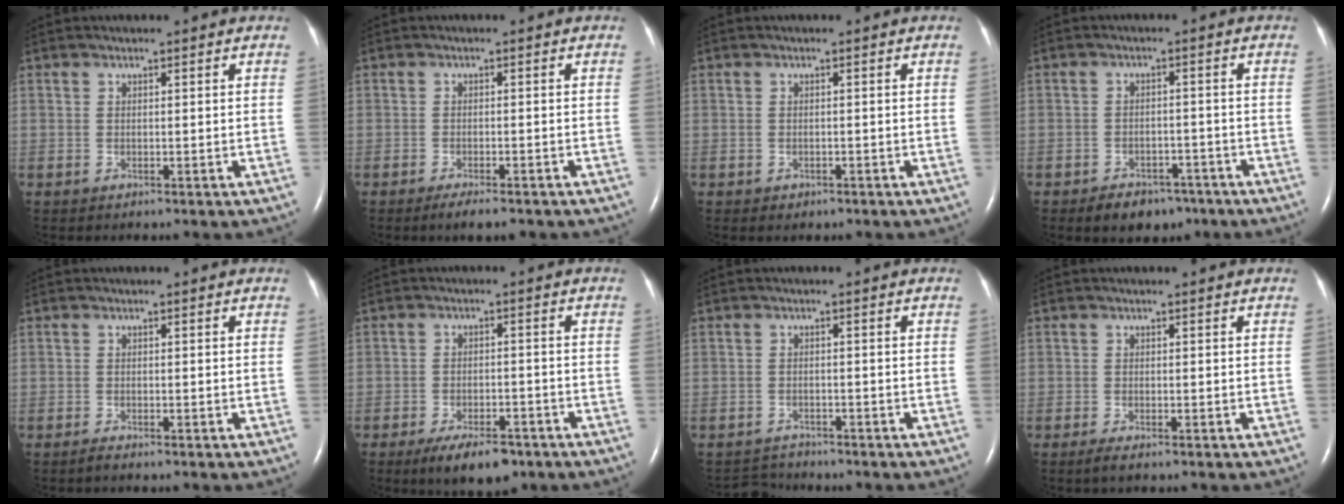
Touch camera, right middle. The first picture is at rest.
{"total": 4.5, "force": [-3.4, 1.0, 2.7], "torque": [-0.036, -0.007, -0.044]}
{"total": 0.8, "force": [-0.5, 0.6, 0.2], "torque": [-0.007, 0.000, -0.005]}
{"total": 5.8, "force": [-4.3, 3.3, 2.1], "torque": [-0.033, 0.004, -0.059]}
{"total": 0.8, "force": [-0.7, 0.0, 0.3], "torque": [-0.012, -0.002, -0.015]}
{"total": 7.4, "force": [-5.2, 2.8, 4.5], "torque": [-0.074, -0.006, -0.080]}
{"total": 2.7, "force": [-2.5, 0.3, -0.9], "torque": [0.013, -0.013, -0.041]}
{"total": 1.3, "force": [-1.0, 0.1, 0.9], "torque": [-0.027, -0.006, -0.021]}